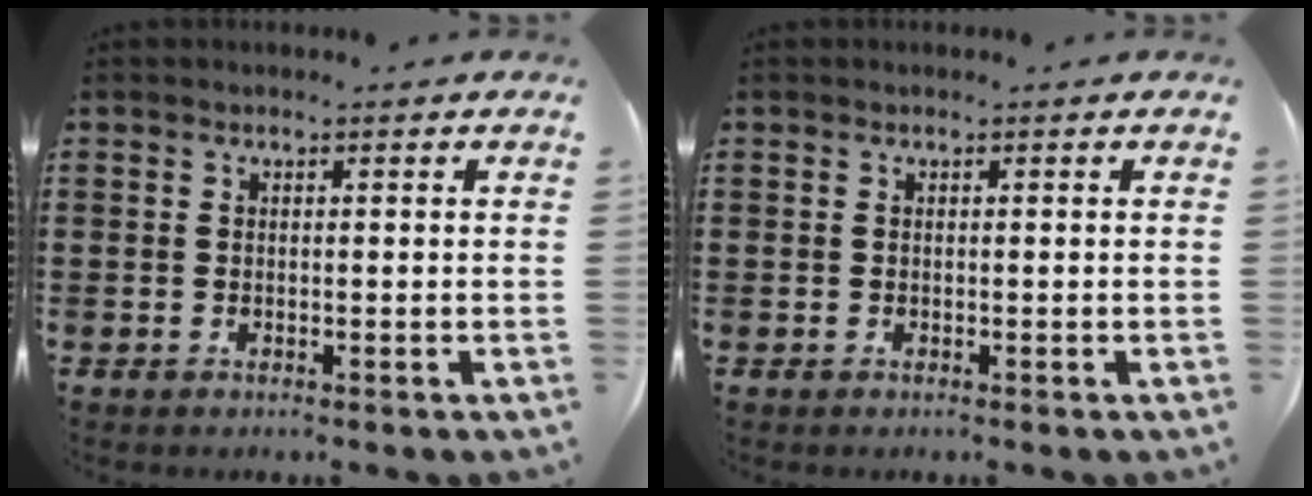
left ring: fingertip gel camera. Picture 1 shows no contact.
{"total": 0.0}